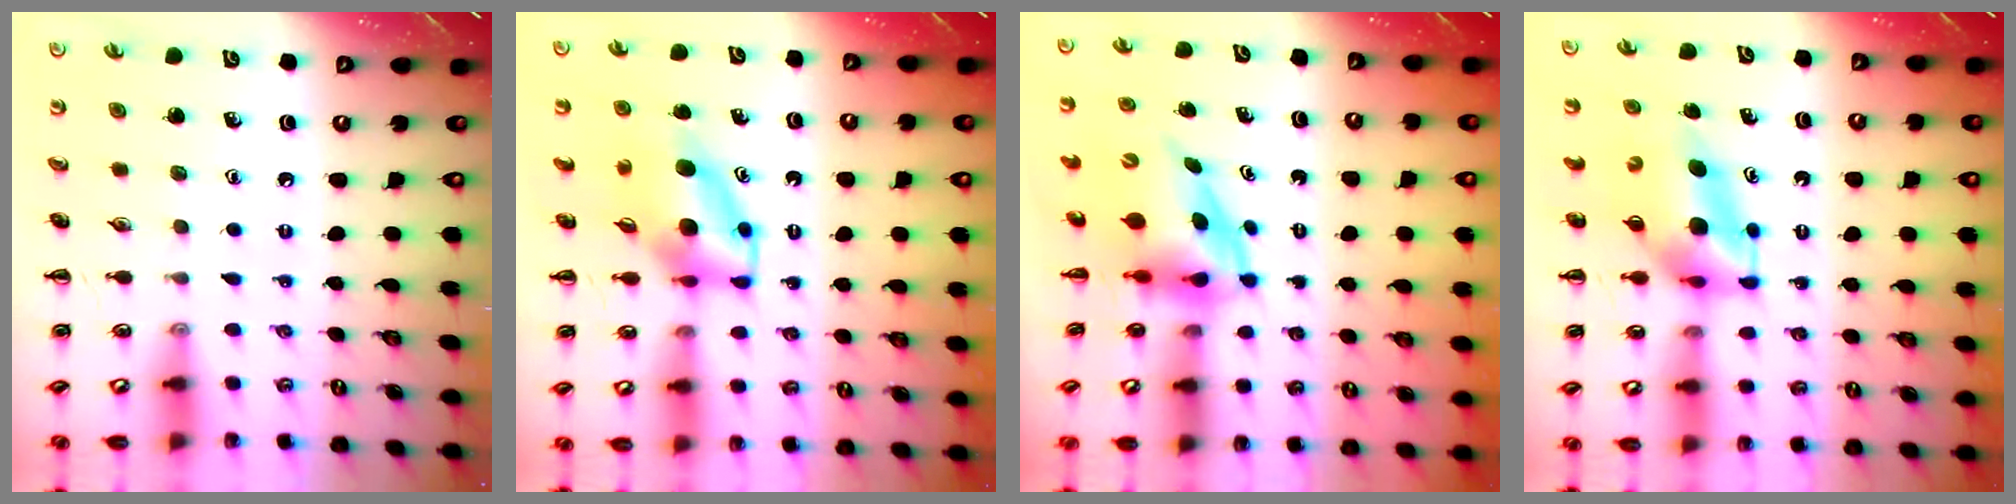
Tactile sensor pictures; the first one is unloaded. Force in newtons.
{"total": 5.8, "press": 5.7, "slide": 1.4}
{"total": 3.8, "press": 3.8, "slide": 0.7}
{"total": 5.4, "press": 5.4, "slide": 0.7}